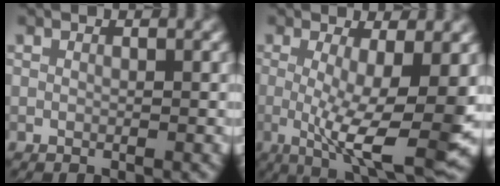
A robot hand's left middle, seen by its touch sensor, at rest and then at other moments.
{"total": 9.2, "force": [-1.2, 2.2, 8.9], "torque": [-0.150, -0.024, -0.015]}